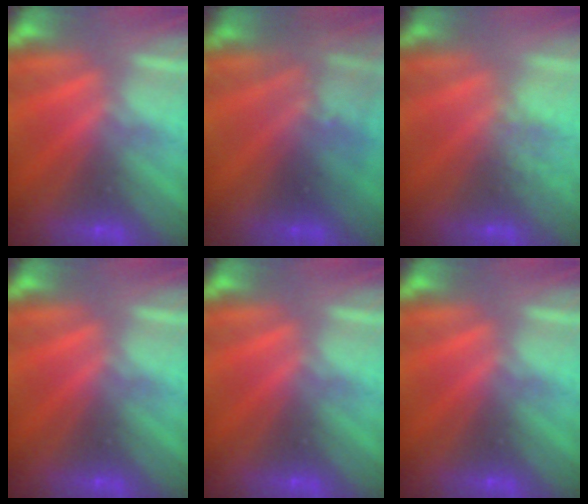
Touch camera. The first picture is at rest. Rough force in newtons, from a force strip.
{"total": 2.9}
{"total": 2.4}
{"total": 0.0}
{"total": 0.0}
{"total": 0.0}